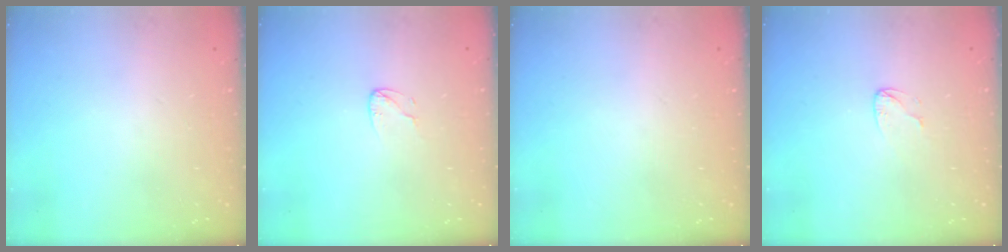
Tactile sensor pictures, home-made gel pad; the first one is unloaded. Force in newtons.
{"total": 4.0, "press": 3.9, "slide": 0.3}
{"total": 0.0}
{"total": 3.6, "press": 3.6, "slide": 0.3}